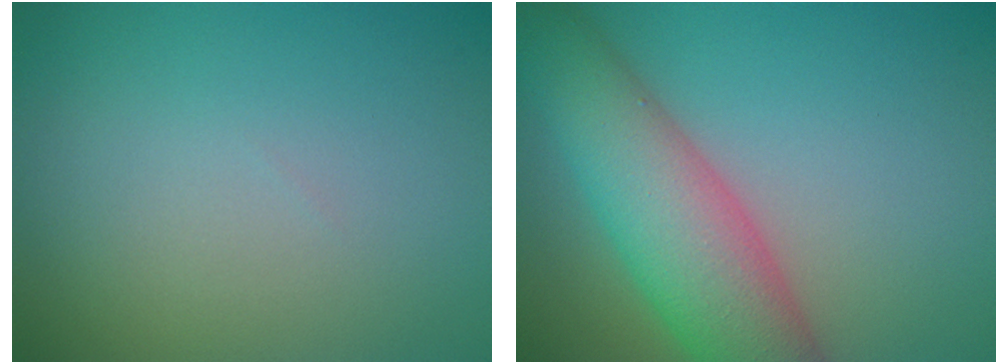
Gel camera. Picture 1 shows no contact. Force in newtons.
{"total": 8.2, "press": 8.2, "slide": 0.2}